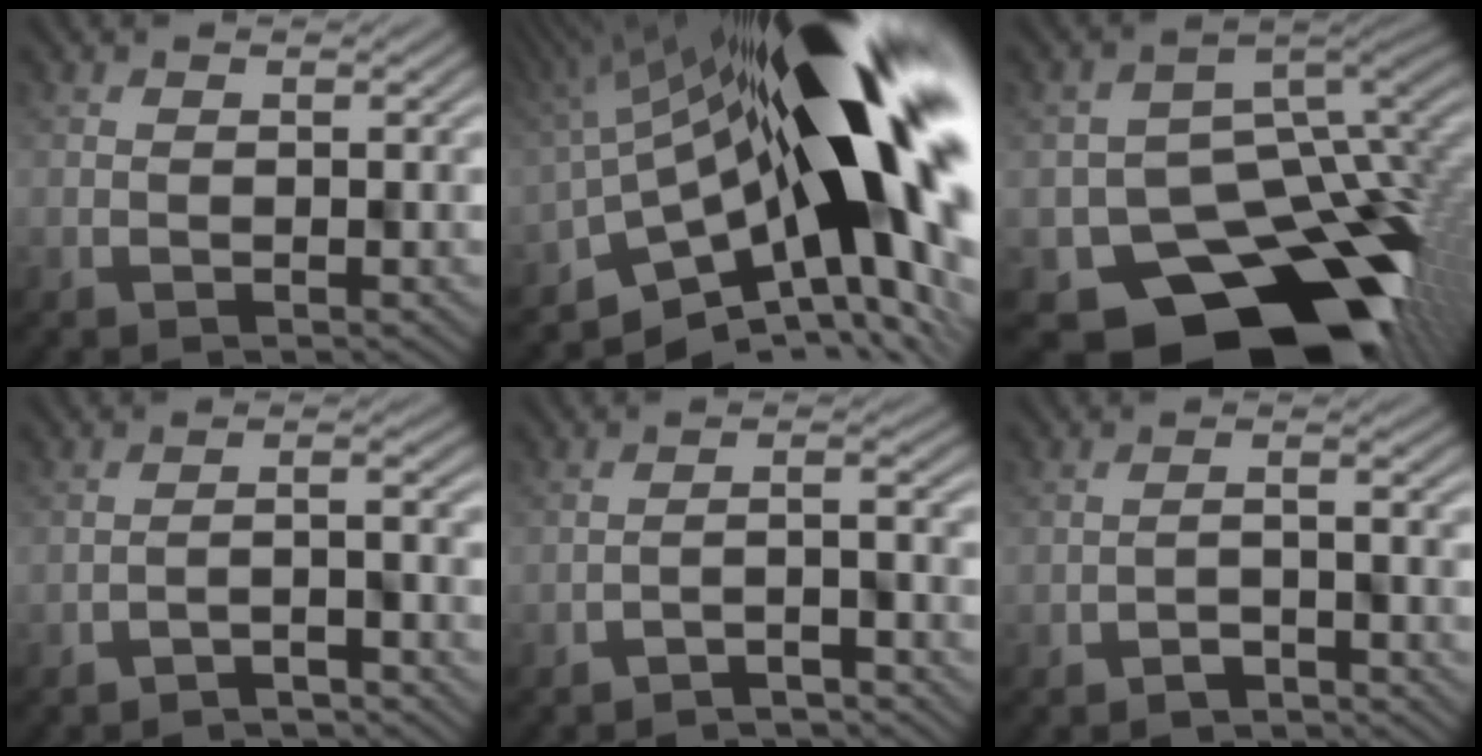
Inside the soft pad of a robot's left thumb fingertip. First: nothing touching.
{"total": 18.6, "force": [-1.5, 7.6, 17.0], "torque": [-0.253, -0.006, -0.042]}
{"total": 16.8, "force": [-8.2, 11.3, 9.3], "torque": [-0.133, -0.067, -0.110]}
{"total": 3.3, "force": [-2.9, 0.3, 1.4], "torque": [-0.014, 0.009, -0.050]}
{"total": 3.6, "force": [-3.2, 0.4, 1.6], "torque": [-0.016, 0.009, -0.055]}
{"total": 2.2, "force": [-2.1, 0.3, 0.8], "torque": [-0.013, 0.004, -0.035]}